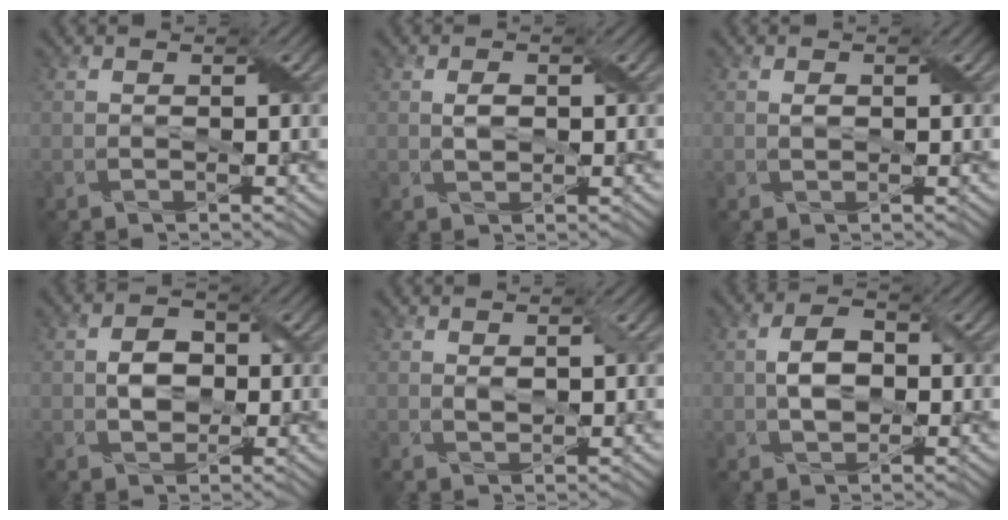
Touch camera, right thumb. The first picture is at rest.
{"total": 1.9, "force": [0.2, 1.1, 1.5], "torque": [-0.032, 0.002, 0.005]}
{"total": 1.0, "force": [0.2, 0.6, 0.7], "torque": [-0.016, 0.001, 0.005]}
{"total": 3.7, "force": [-0.1, 2.8, 2.5], "torque": [-0.050, 0.002, -0.005]}
{"total": 1.5, "force": [0.5, 0.7, 1.2], "torque": [-0.026, -0.002, 0.013]}
{"total": 4.4, "force": [0.0, 2.7, 3.4], "torque": [-0.072, 0.004, -0.001]}